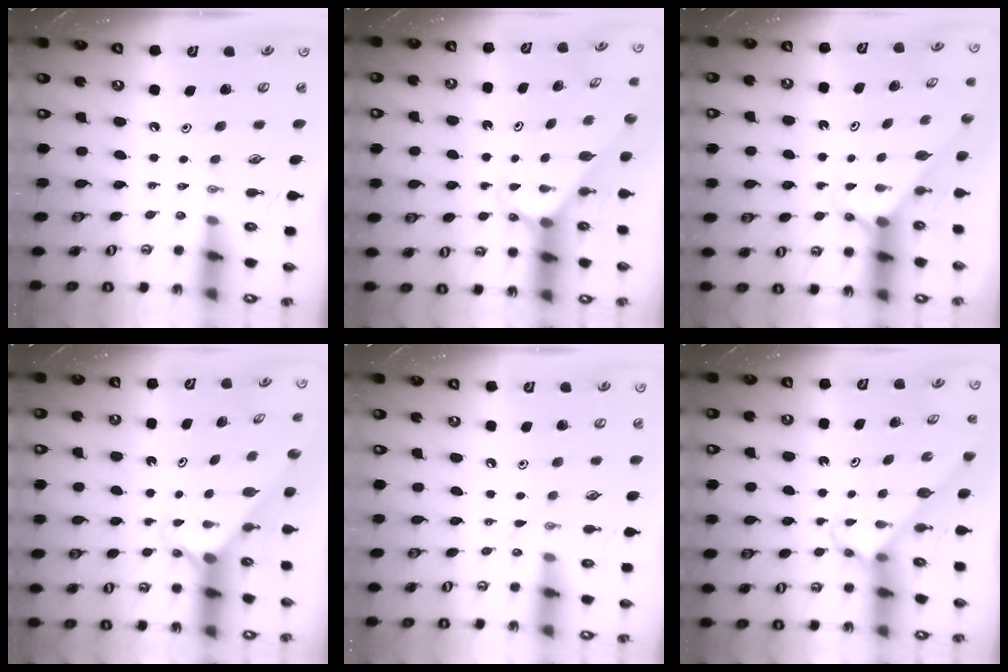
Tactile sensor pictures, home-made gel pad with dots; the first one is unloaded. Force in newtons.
{"total": 2.7, "press": 2.7, "slide": 0.2}
{"total": 2.7, "press": 2.7, "slide": 0.2}
{"total": 2.3, "press": 2.3, "slide": 0.2}
{"total": 6.3, "press": 6.3, "slide": 0.6}
{"total": 3.7, "press": 3.7, "slide": 0.1}